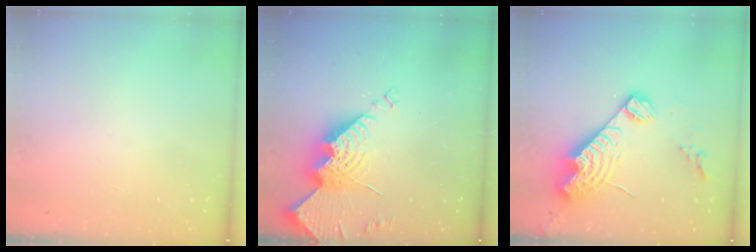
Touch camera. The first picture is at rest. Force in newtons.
{"total": 16.7, "press": 16.6, "slide": 1.5}
{"total": 17.4, "press": 17.3, "slide": 1.7}